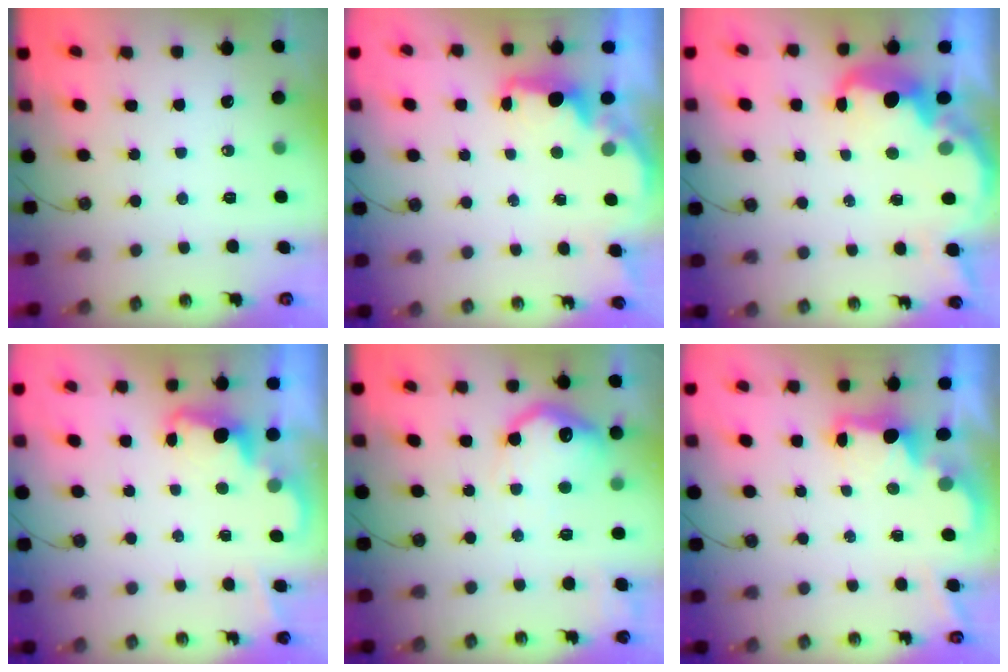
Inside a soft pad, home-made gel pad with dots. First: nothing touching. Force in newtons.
{"total": 2.5, "press": 2.3, "slide": 0.8}
{"total": 7.0, "press": 7.0, "slide": 0.6}
{"total": 2.5, "press": 2.4, "slide": 0.5}
{"total": 14.5, "press": 14.5, "slide": 0.8}
{"total": 2.1, "press": 1.9, "slide": 0.8}